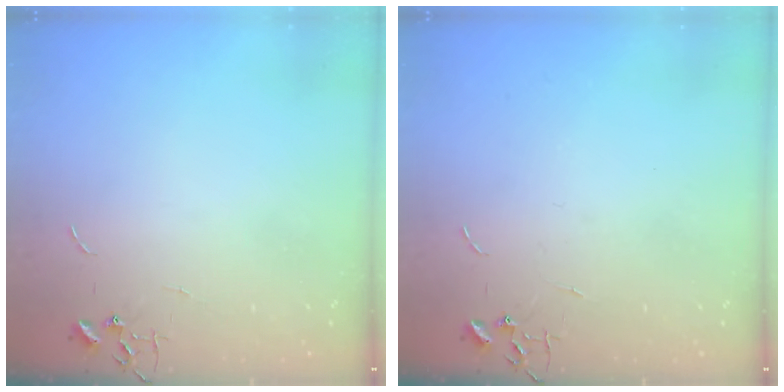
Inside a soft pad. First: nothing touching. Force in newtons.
{"total": 0.0}